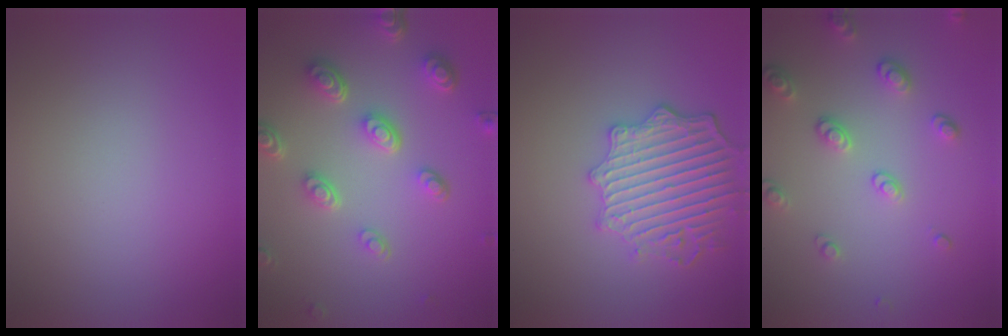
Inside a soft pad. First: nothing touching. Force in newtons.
{"total": 5.4, "press": 4.0, "slide": 3.7}
{"total": 5.1, "press": 4.6, "slide": 2.3}
{"total": 2.9, "press": 2.6, "slide": 1.3}